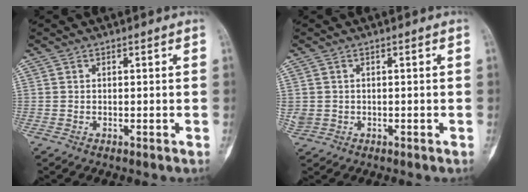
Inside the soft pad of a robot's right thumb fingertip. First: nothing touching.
{"total": 2.8, "force": [-0.1, 2.6, 1.0], "torque": [-0.023, 0.008, 0.009]}